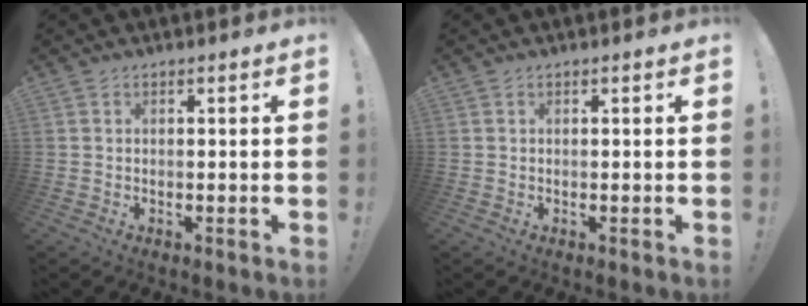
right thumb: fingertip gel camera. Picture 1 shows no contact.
{"total": 0.0}